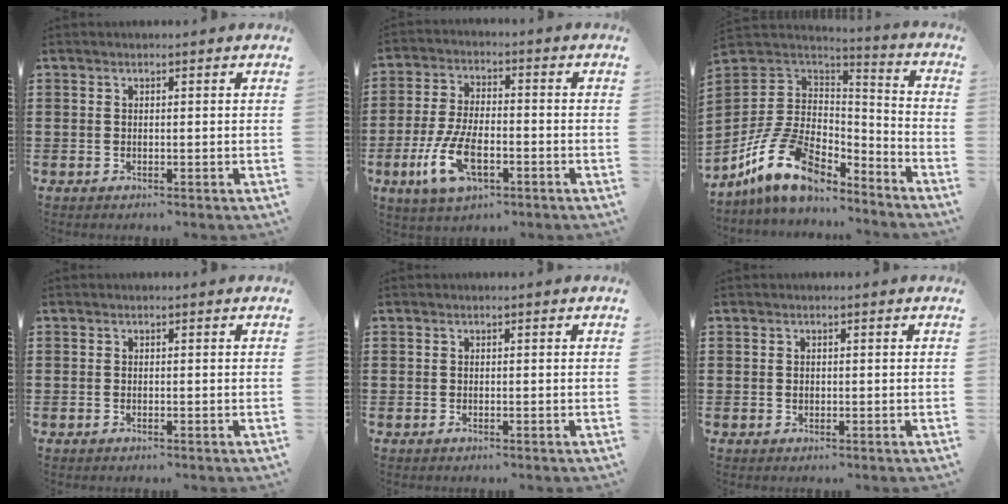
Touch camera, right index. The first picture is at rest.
{"total": 9.2, "force": [-3.6, 4.1, 7.4], "torque": [-0.173, -0.009, -0.071]}
{"total": 14.0, "force": [-8.1, 7.8, 8.3], "torque": [-0.195, 0.024, -0.150]}
{"total": 0.0}
{"total": 0.0}
{"total": 0.7, "force": [0.0, 0.6, 0.3], "torque": [-0.007, 0.002, -0.001]}